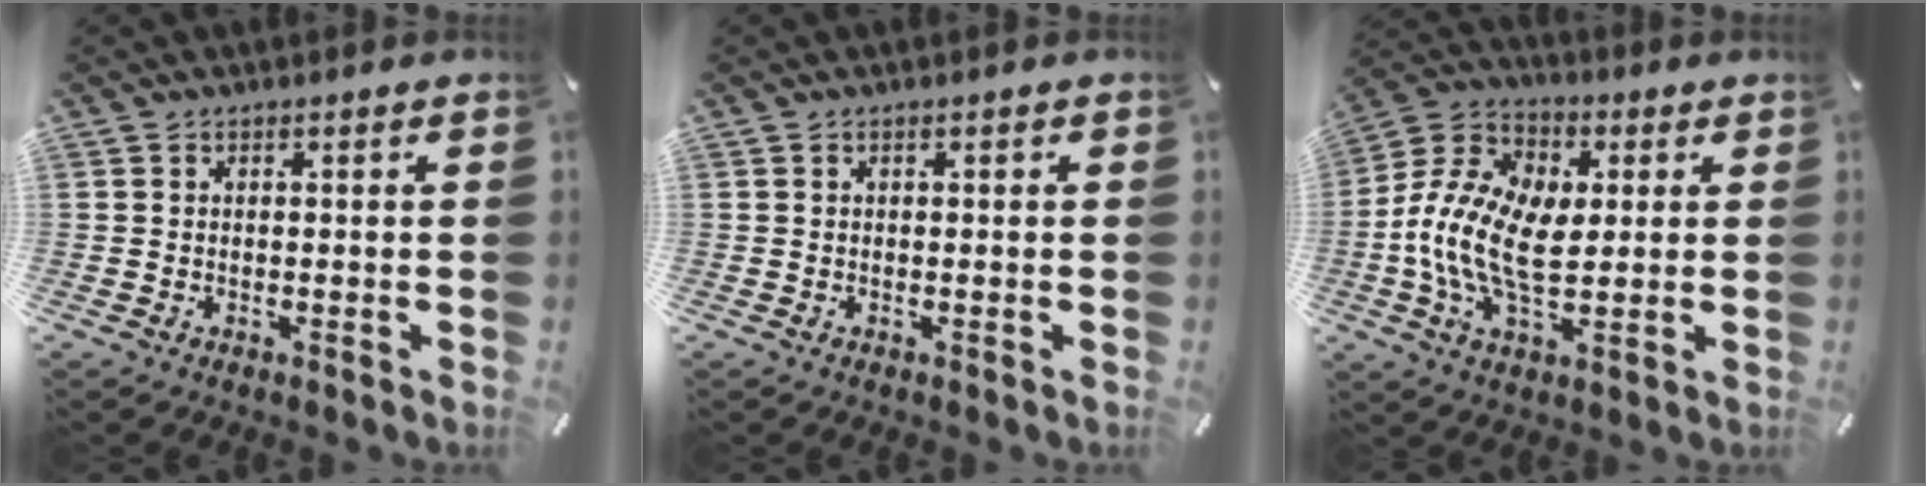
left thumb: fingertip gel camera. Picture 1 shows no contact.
{"total": 0.5, "force": [0.0, 0.2, 0.5], "torque": [-0.009, 0.002, 0.000]}
{"total": 14.8, "force": [-1.0, 9.4, 11.4], "torque": [-0.259, 0.001, -0.017]}